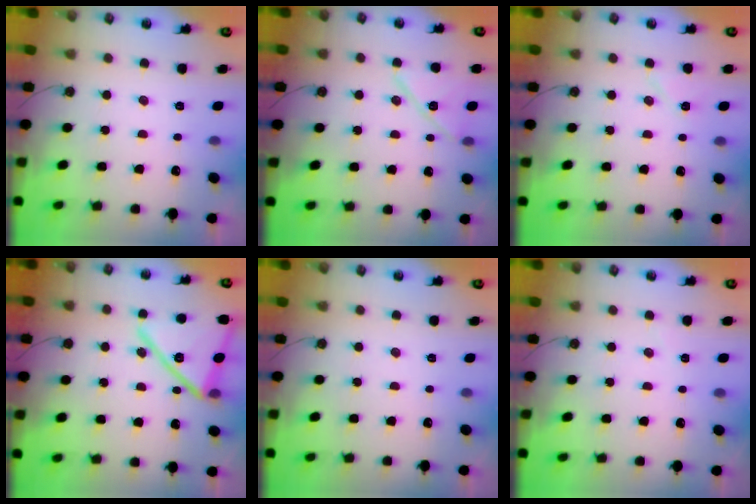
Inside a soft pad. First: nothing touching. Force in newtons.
{"total": 12.5, "press": 12.5, "slide": 0.6}
{"total": 6.3, "press": 6.1, "slide": 1.6}
{"total": 20.2, "press": 19.8, "slide": 3.9}
{"total": 0.0}
{"total": 2.1, "press": 1.9, "slide": 0.7}